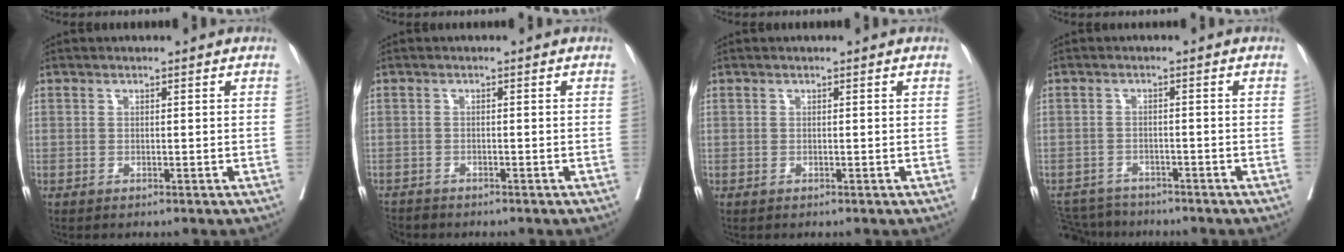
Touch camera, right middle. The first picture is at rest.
{"total": 3.1, "force": [-2.9, 1.1, 0.0], "torque": [-0.001, -0.007, -0.053]}
{"total": 0.0}
{"total": 6.7, "force": [-6.3, 2.1, 0.5], "torque": [-0.006, -0.003, -0.099]}